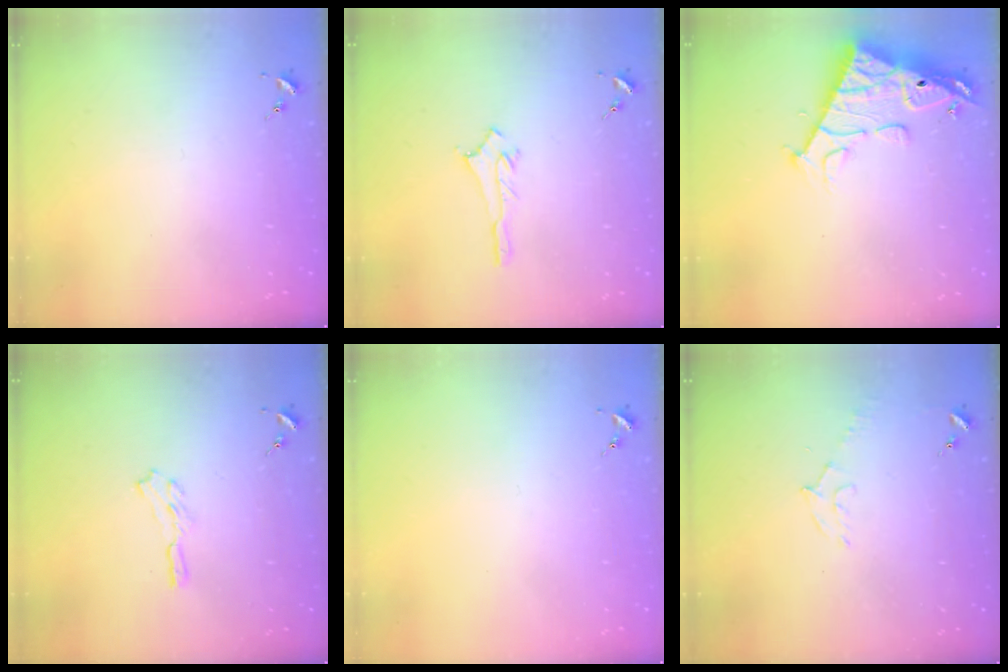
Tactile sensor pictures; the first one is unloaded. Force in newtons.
{"total": 2.9, "press": 2.9, "slide": 0.3}
{"total": 15.6, "press": 15.5, "slide": 1.5}
{"total": 3.8, "press": 3.8, "slide": 0.3}
{"total": 0.0}
{"total": 7.3, "press": 7.2, "slide": 0.9}